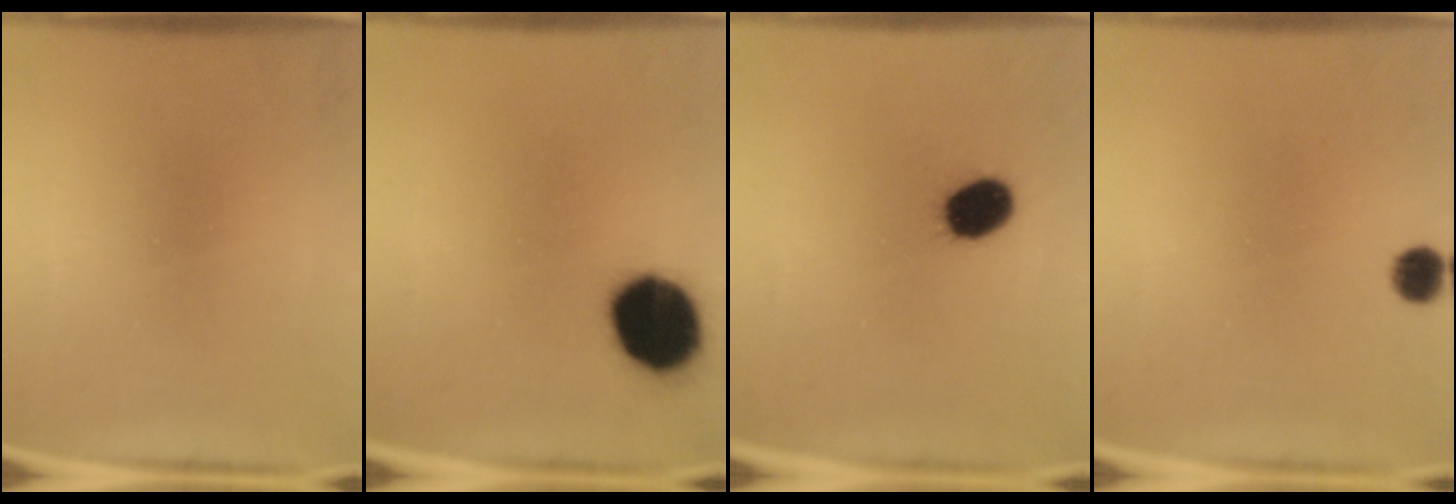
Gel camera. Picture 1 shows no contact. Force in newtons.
{"total": 14.8}
{"total": 10.1}
{"total": 3.2}